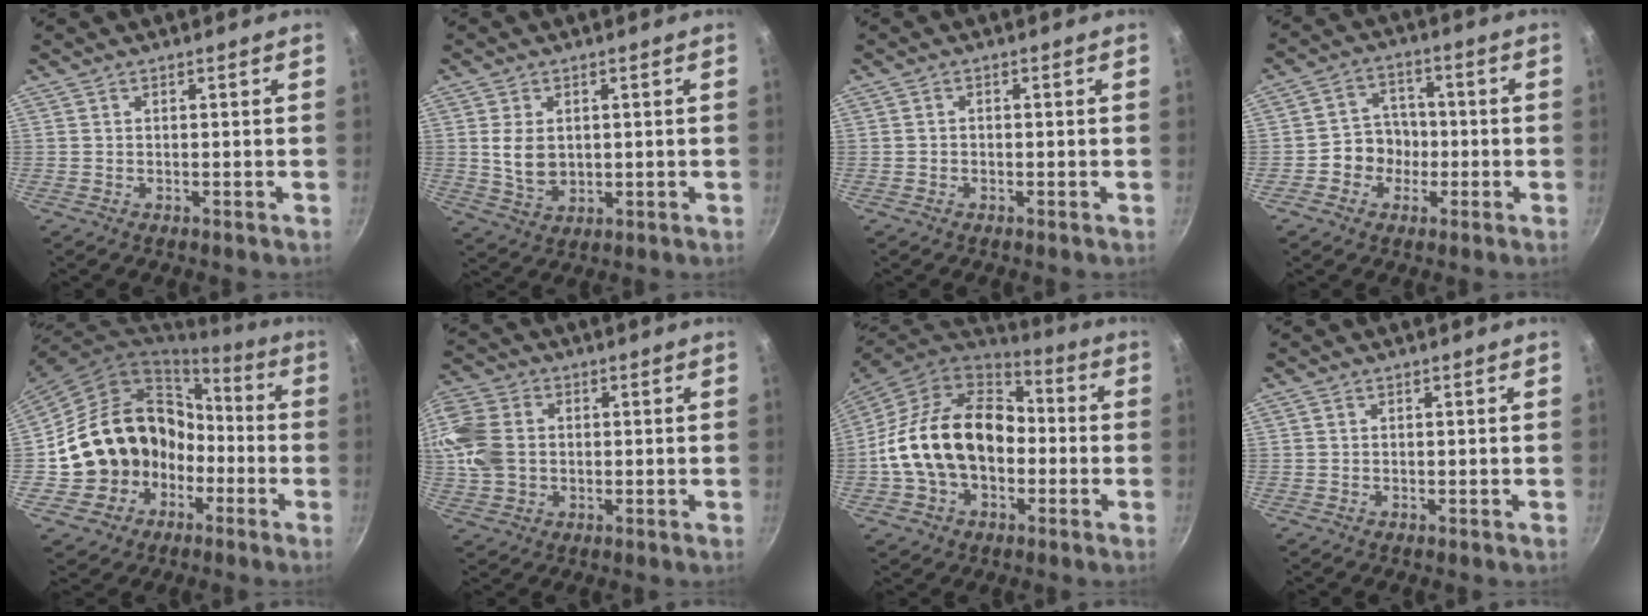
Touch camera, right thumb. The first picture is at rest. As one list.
[{"total": 6.2, "force": [0.9, 4.3, 4.4], "torque": [-0.073, -0.011, 0.026]}, {"total": 0.8, "force": [-0.4, 0.7, 0.3], "torque": [-0.006, 0.003, -0.007]}, {"total": 7.0, "force": [-1.8, 6.3, 2.4], "torque": [0.004, 0.027, -0.039]}, {"total": 18.5, "force": [-3.9, 16.6, 7.1], "torque": [-0.076, 0.067, -0.036]}, {"total": 15.1, "force": [1.2, 12.0, 9.1], "torque": [-0.202, 0.017, 0.016]}, {"total": 21.3, "force": [-1.7, 15.2, 14.8], "torque": [-0.240, 0.049, -0.035]}, {"total": 0.0}]